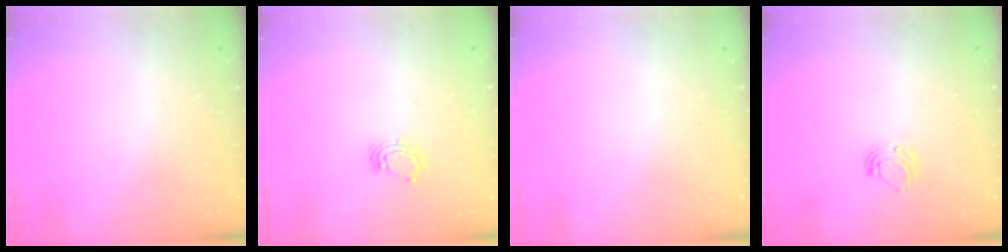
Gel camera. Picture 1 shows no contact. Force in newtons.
{"total": 2.9, "press": 2.9, "slide": 0.4}
{"total": 0.0}
{"total": 5.7, "press": 5.7, "slide": 0.4}